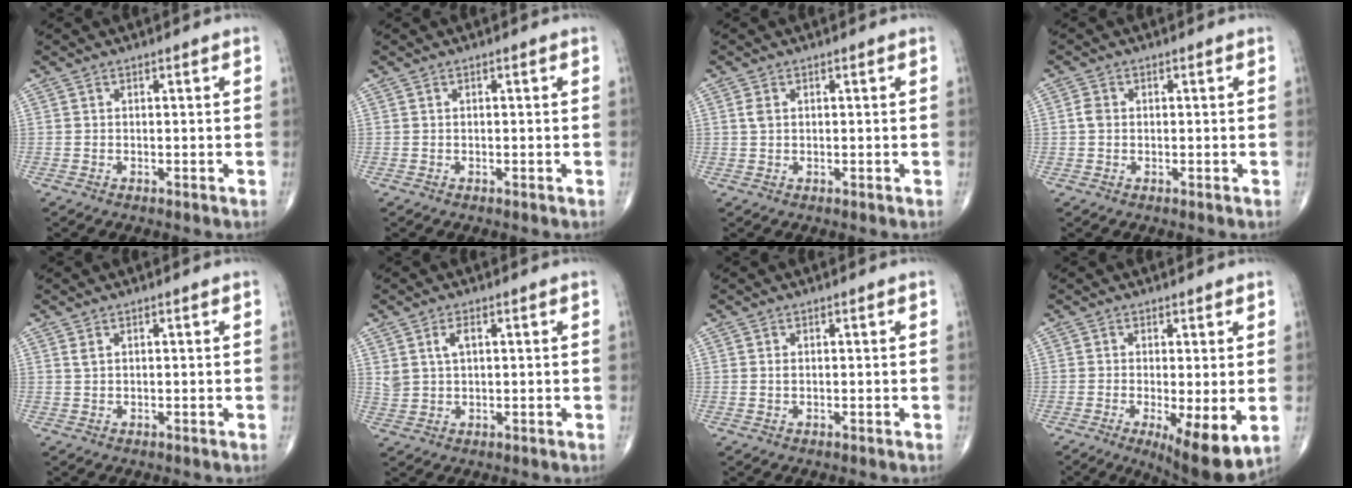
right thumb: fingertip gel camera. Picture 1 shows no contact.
{"total": 0.0}
{"total": 1.5, "force": [0.4, 1.0, 1.0], "torque": [-0.022, 0.002, 0.010]}
{"total": 1.7, "force": [0.0, 1.4, 1.0], "torque": [-0.019, 0.002, -0.001]}
{"total": 0.8, "force": [0.5, 0.3, 0.6], "torque": [-0.012, 0.006, 0.013]}
{"total": 3.8, "force": [1.5, 2.0, 2.9], "torque": [-0.055, -0.002, 0.034]}
{"total": 0.6, "force": [0.2, 0.3, 0.5], "torque": [-0.011, 0.000, 0.004]}
{"total": 9.7, "force": [-2.2, 2.8, 9.0], "torque": [-0.137, -0.026, -0.030]}